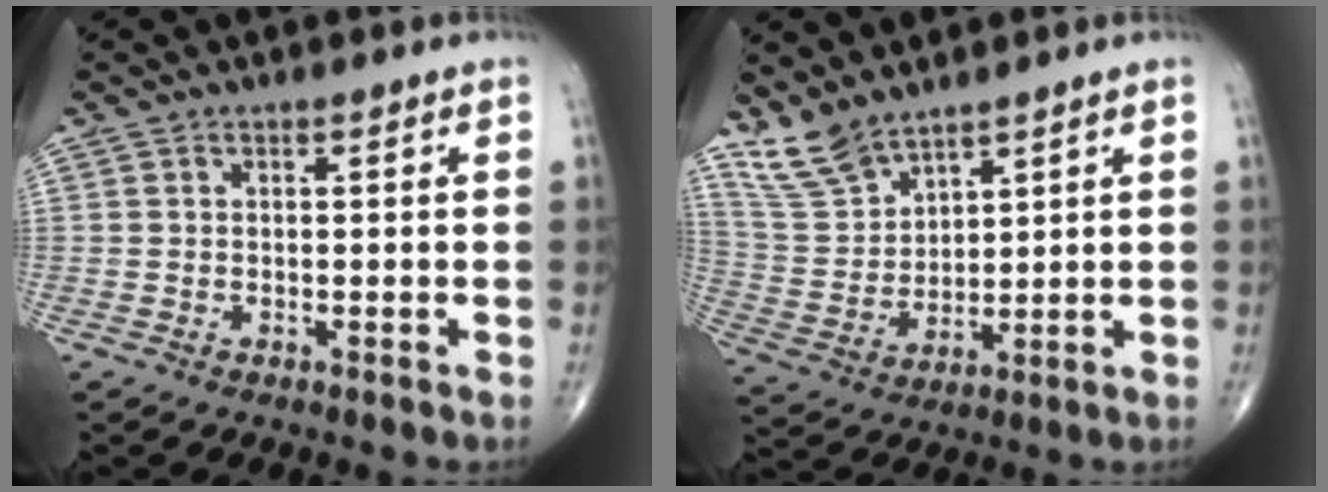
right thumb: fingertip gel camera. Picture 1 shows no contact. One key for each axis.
{"total": 8.6, "fx": 7.2, "fy": 3.4, "fz": 3.2, "tx": -0.061, "ty": -0.035, "tz": 0.163}